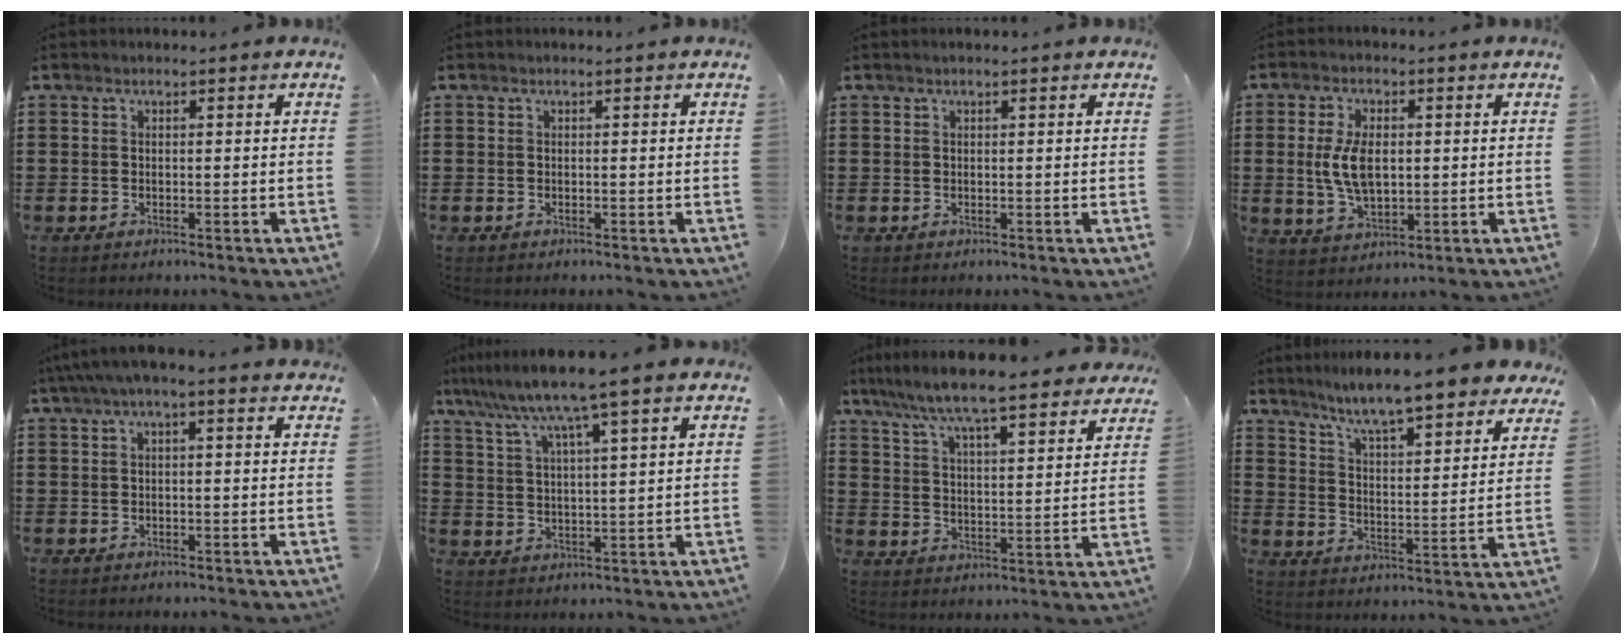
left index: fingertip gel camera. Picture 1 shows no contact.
{"total": 0.0}
{"total": 0.6, "force": [0.4, 0.0, 0.4], "torque": [-0.008, -0.001, 0.007]}
{"total": 7.1, "force": [0.7, 3.9, 6.0], "torque": [-0.131, 0.002, 0.005]}
{"total": 2.1, "force": [0.2, 0.3, 2.1], "torque": [-0.037, 0.001, 0.003]}
{"total": 8.0, "force": [6.1, -0.4, 5.1], "torque": [-0.119, -0.024, 0.102]}
{"total": 7.0, "force": [6.4, -0.1, 2.7], "torque": [-0.082, -0.042, 0.107]}
{"total": 7.8, "force": [7.0, -0.1, 3.3], "torque": [-0.093, -0.044, 0.116]}